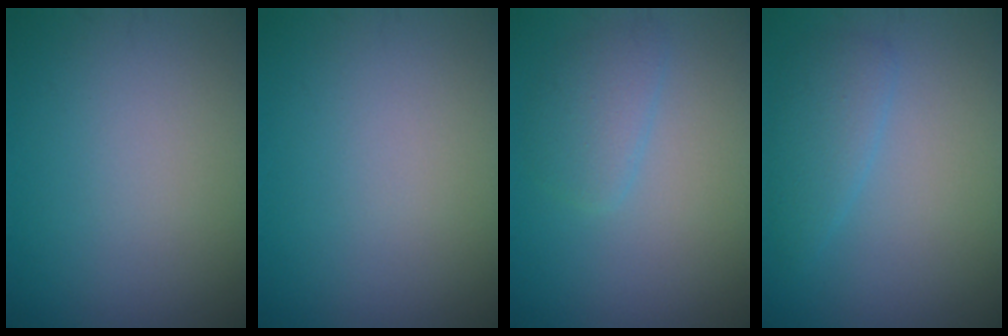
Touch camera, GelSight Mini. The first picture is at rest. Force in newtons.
{"total": 0.0}
{"total": 2.2, "press": 2.1, "slide": 0.2}
{"total": 2.3, "press": 2.3, "slide": 0.0}